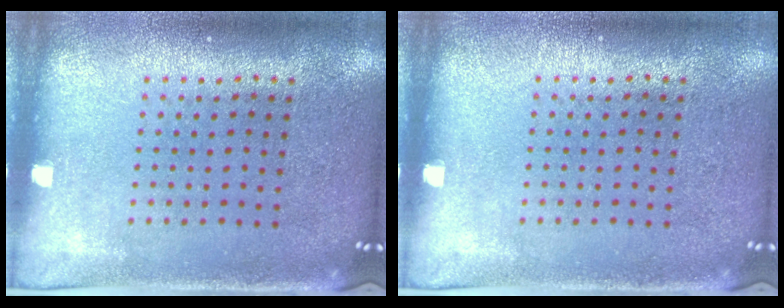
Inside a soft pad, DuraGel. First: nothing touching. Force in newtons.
{"total": 0.0}